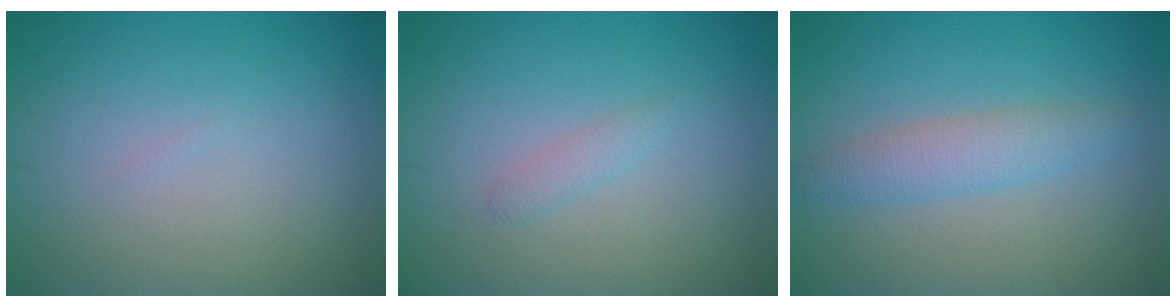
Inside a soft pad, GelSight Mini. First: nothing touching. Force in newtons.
{"total": 0.9, "press": 0.9, "slide": 0.0}
{"total": 2.7, "press": 2.7, "slide": 0.0}